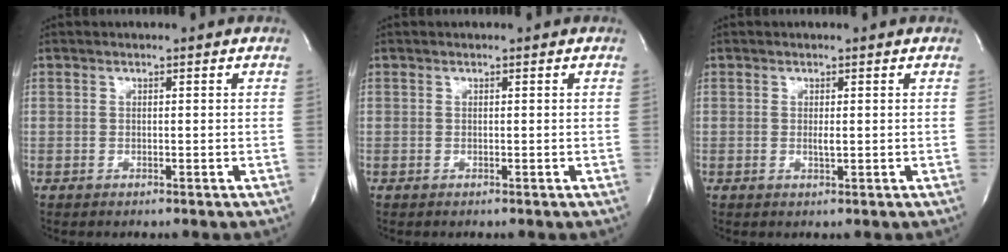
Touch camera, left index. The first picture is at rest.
{"total": 0.0}
{"total": 1.1, "force": [0.0, 0.1, 1.0], "torque": [-0.022, -0.005, 0.000]}